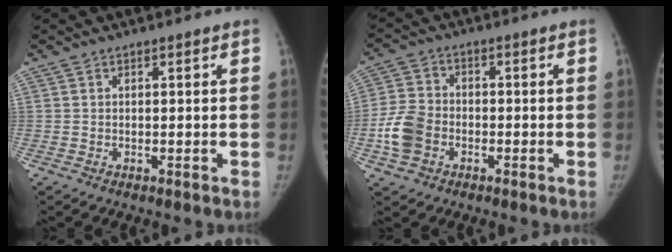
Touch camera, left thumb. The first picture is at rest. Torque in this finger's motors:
{"motor_torque": [-0.23, 0.34, 0.46, -0.45, 0.09]}